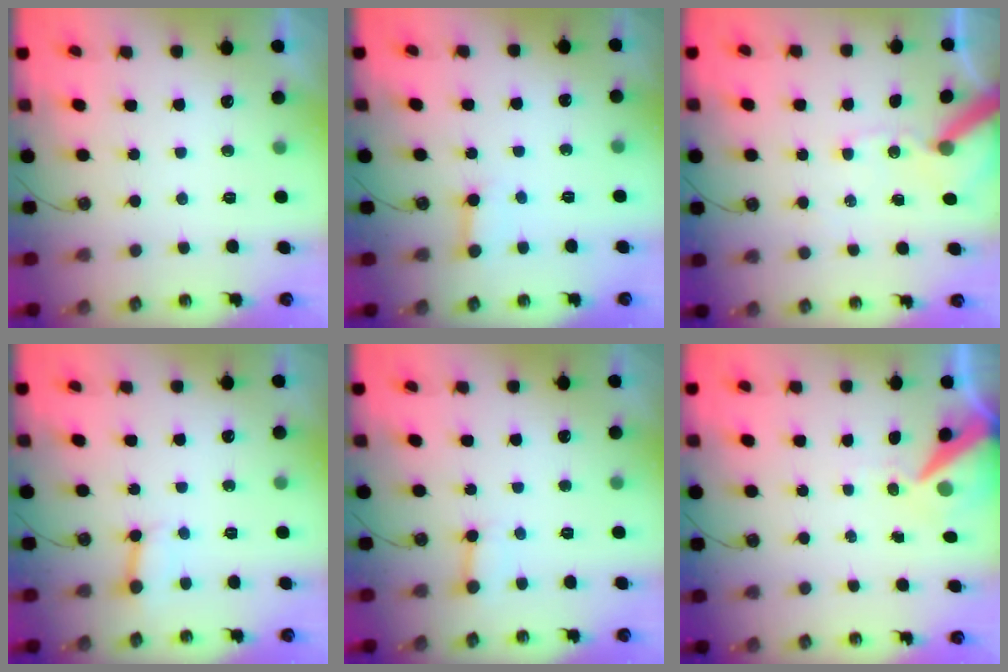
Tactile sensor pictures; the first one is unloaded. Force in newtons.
{"total": 3.0, "press": 2.9, "slide": 0.5}
{"total": 10.6, "press": 10.4, "slide": 1.7}
{"total": 2.5, "press": 2.5, "slide": 0.0}
{"total": 4.5, "press": 4.5, "slide": 0.3}
{"total": 9.0, "press": 8.9, "slide": 1.4}